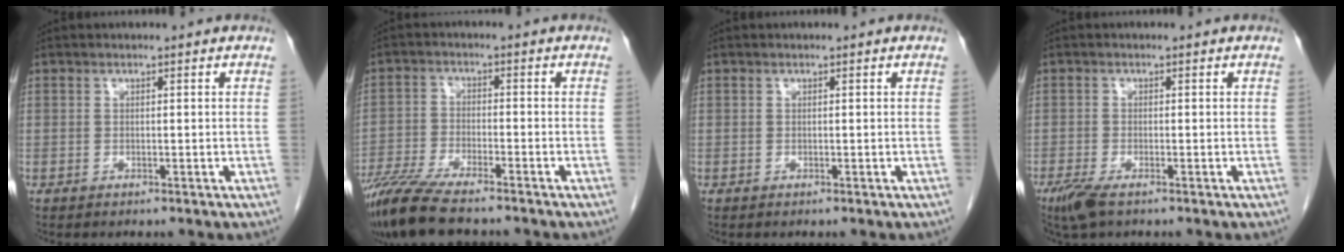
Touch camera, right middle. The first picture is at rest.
{"total": 10.9, "force": [-9.0, 1.4, 6.0], "torque": [-0.108, -0.028, -0.154]}
{"total": 0.0}
{"total": 3.6, "force": [-2.4, 0.9, 2.6], "torque": [-0.060, -0.011, -0.045]}